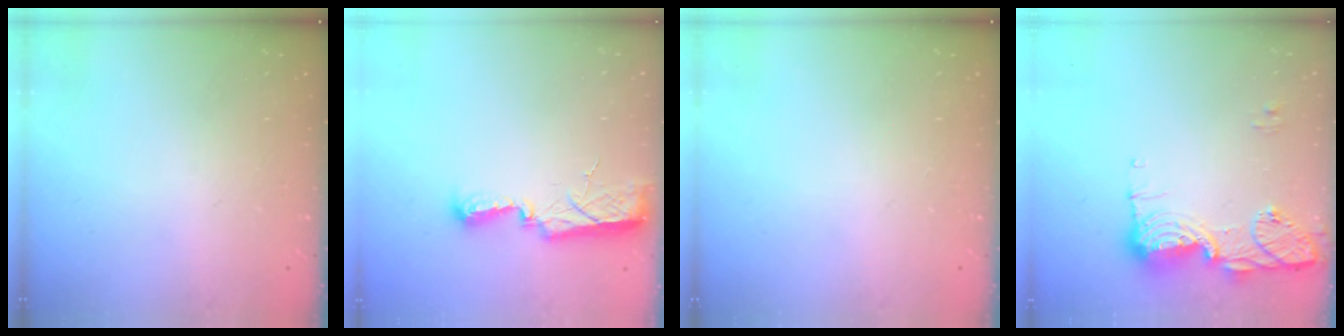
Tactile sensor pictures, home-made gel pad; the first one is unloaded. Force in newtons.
{"total": 7.5, "press": 7.5, "slide": 0.8}
{"total": 0.0}
{"total": 16.1, "press": 15.2, "slide": 5.3}